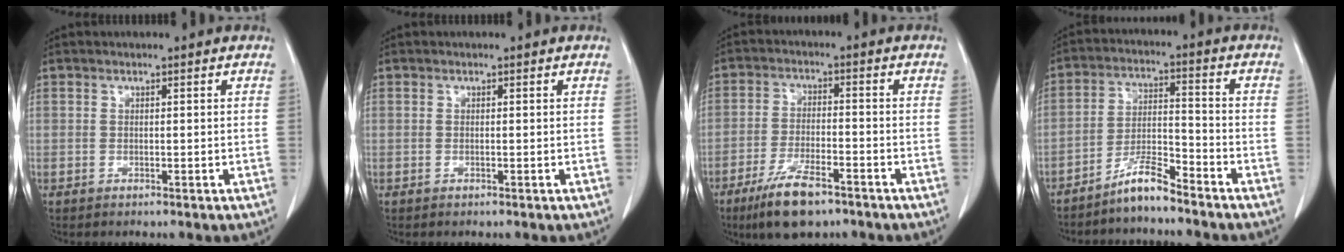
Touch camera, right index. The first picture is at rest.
{"total": 0.0}
{"total": 9.3, "force": [-6.3, 2.4, 6.4], "torque": [-0.124, -0.015, -0.107]}
{"total": 6.1, "force": [-5.3, 0.6, 3.1], "torque": [-0.059, -0.002, -0.103]}